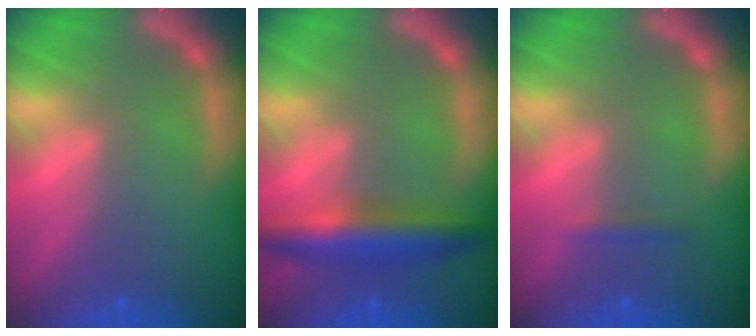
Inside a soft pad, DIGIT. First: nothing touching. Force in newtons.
{"total": 5.5}
{"total": 0.9}